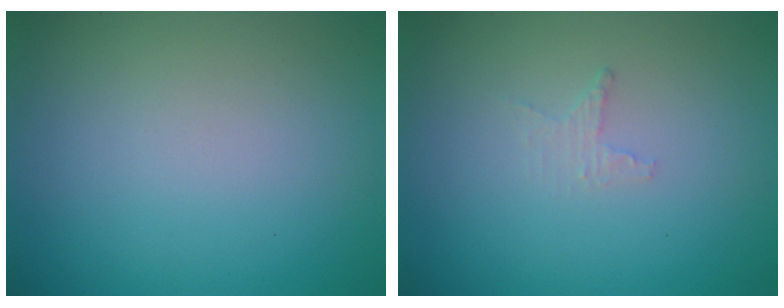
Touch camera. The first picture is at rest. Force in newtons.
{"total": 0.9, "press": 0.8, "slide": 0.3}